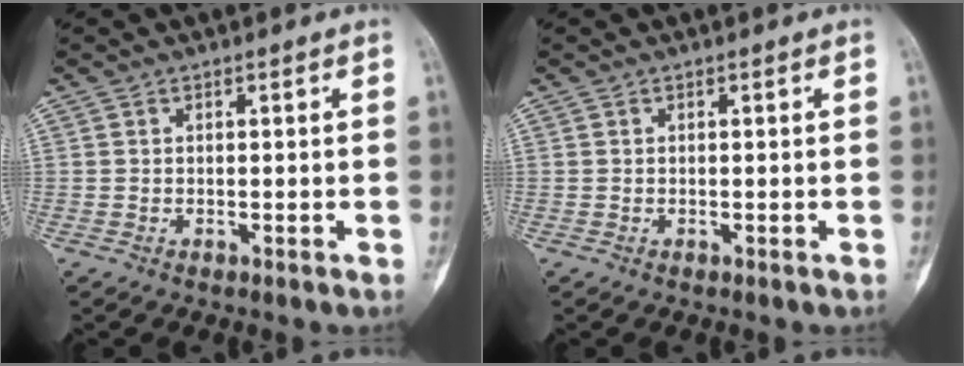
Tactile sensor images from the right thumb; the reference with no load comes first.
{"total": 0.0}